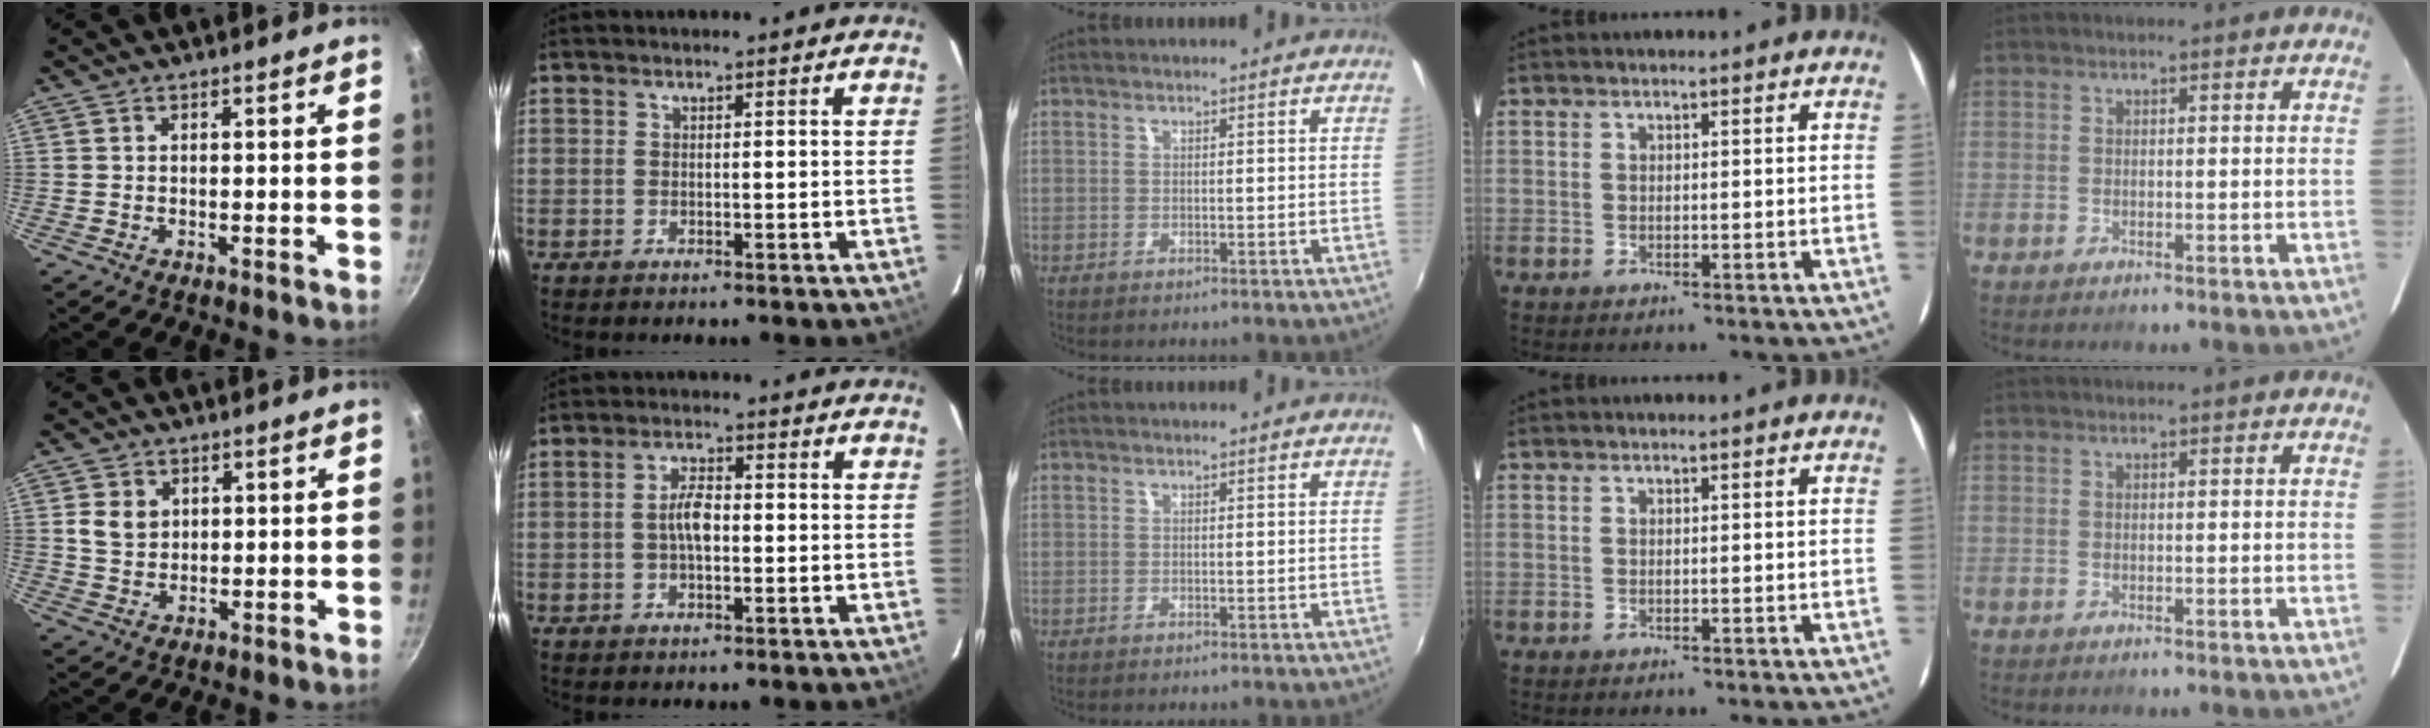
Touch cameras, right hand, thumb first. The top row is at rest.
{"thumb": {"total": 4.8, "force": [1.3, 3.9, 2.5], "torque": [-0.032, -0.003, 0.027]}, "index": {"total": 4.2, "force": [-0.5, 1.9, 3.8], "torque": [-0.074, 0.008, -0.008]}}